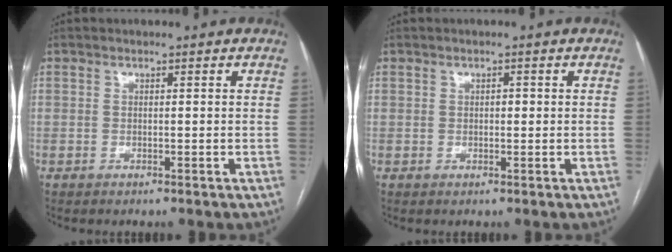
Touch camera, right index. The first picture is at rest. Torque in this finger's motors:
{"motor_torque": [0.40, 0.28, -0.01, 0.00]}